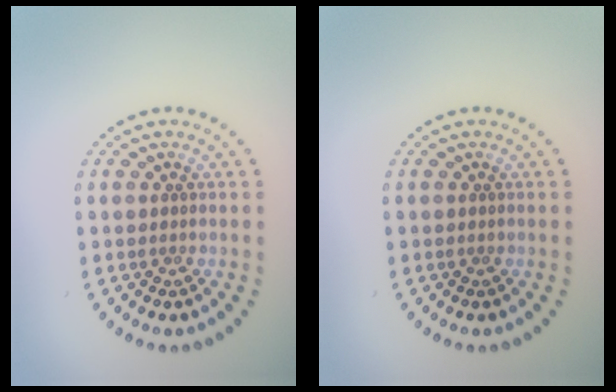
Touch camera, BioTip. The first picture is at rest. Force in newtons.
{"total": 0.0}